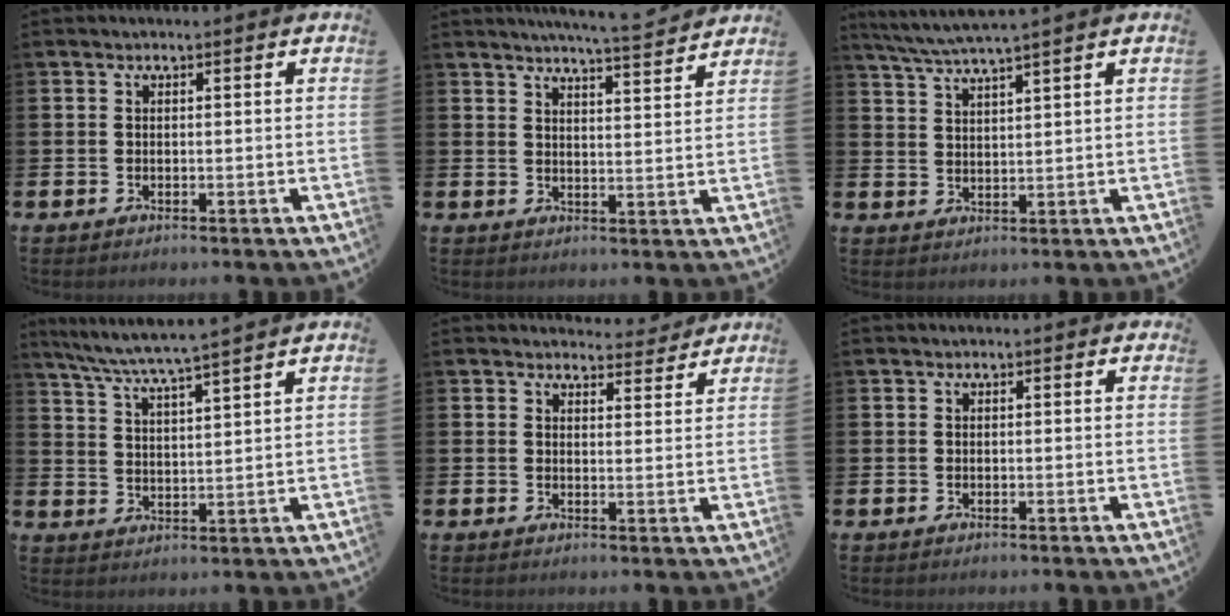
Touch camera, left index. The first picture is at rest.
{"total": 5.6, "force": [5.4, -0.7, 1.1], "torque": [-0.026, -0.035, 0.093]}
{"total": 4.4, "force": [4.1, -0.6, 1.5], "torque": [-0.048, -0.014, 0.074]}
{"total": 5.8, "force": [5.6, -0.6, 1.6], "torque": [-0.055, -0.034, 0.096]}
{"total": 3.6, "force": [3.5, 0.8, 0.1], "torque": [-0.001, -0.021, 0.062]}
{"total": 0.0}